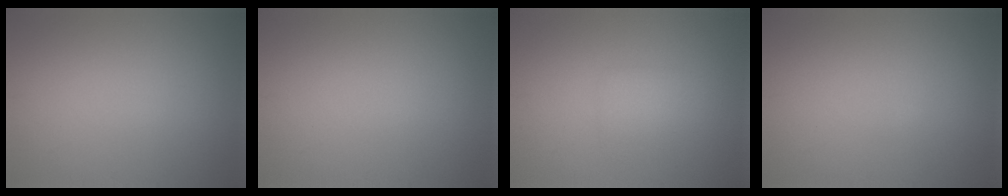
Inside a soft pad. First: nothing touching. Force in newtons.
{"total": 0.0}
{"total": 1.8, "press": 1.8, "slide": 0.1}
{"total": 0.0}